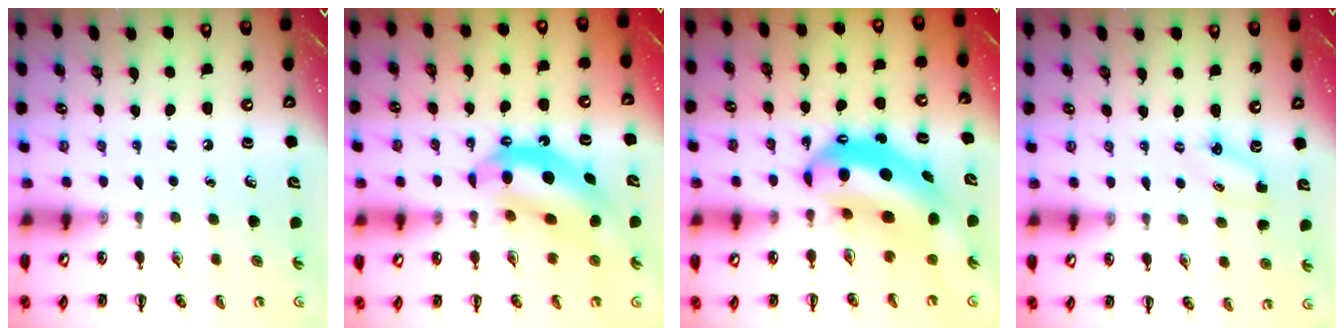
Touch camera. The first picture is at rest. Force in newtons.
{"total": 11.4, "press": 10.9, "slide": 3.2}
{"total": 9.9, "press": 9.6, "slide": 2.3}
{"total": 2.9, "press": 2.8, "slide": 0.9}